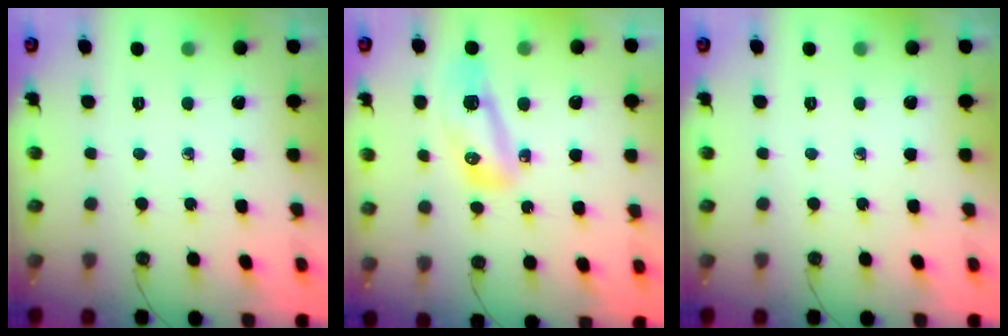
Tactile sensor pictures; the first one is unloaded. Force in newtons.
{"total": 9.6, "press": 9.6, "slide": 0.7}
{"total": 0.0}